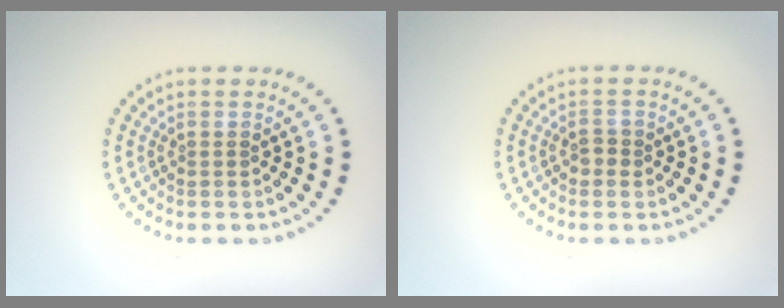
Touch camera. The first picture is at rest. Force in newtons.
{"total": 1.2, "press": 1.1, "slide": 0.4}